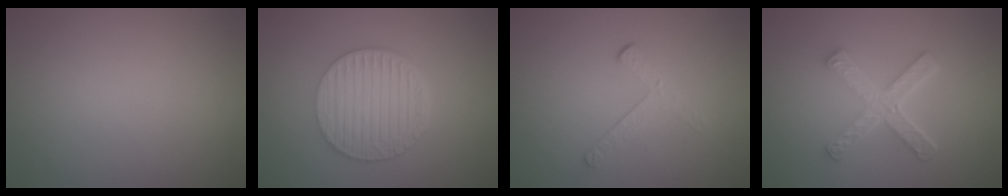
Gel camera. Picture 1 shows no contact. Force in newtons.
{"total": 6.3, "press": 4.7, "slide": 4.3}
{"total": 1.8, "press": 1.1, "slide": 1.4}
{"total": 5.1, "press": 3.6, "slide": 3.6}